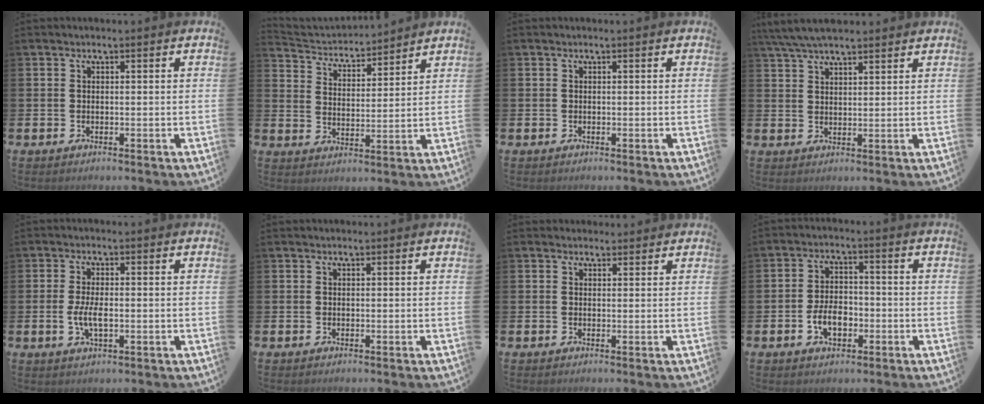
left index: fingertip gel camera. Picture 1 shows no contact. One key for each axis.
{"total": 3.7, "fx": 3.6, "fy": 0.8, "fz": -0.1, "tx": -0.017, "ty": -0.034, "tz": 0.057}
{"total": 0.0}
{"total": 5.5, "fx": 5.0, "fy": 1.2, "fz": 2.0, "tx": -0.046, "ty": -0.012, "tz": 0.092}
{"total": 3.8, "fx": -0.4, "fy": 1.6, "fz": 3.4, "tx": -0.063, "ty": -0.001, "tz": -0.012}
{"total": 0.0}
{"total": 1.3, "fx": 1.2, "fy": 0.6, "fz": 0.0, "tx": 0.019, "ty": -0.002, "tz": 0.017}
{"total": 4.6, "fx": -1.5, "fy": 2.8, "fz": 3.3, "tx": -0.046, "ty": 0.003, "tz": -0.031}